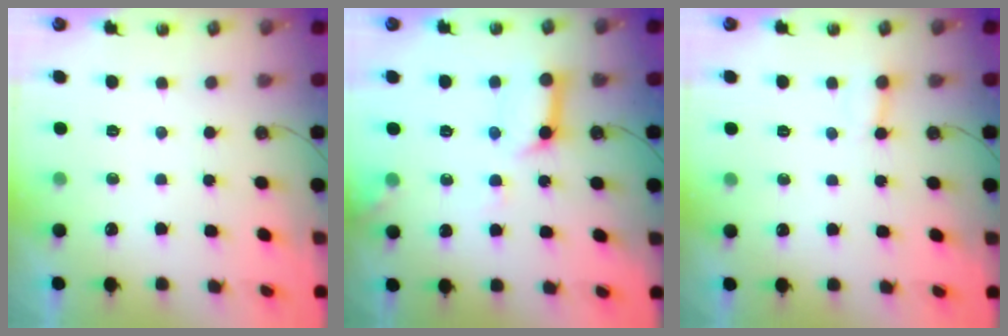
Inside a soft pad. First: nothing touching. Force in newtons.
{"total": 11.4, "press": 11.4, "slide": 1.2}
{"total": 2.4, "press": 2.4, "slide": 0.1}